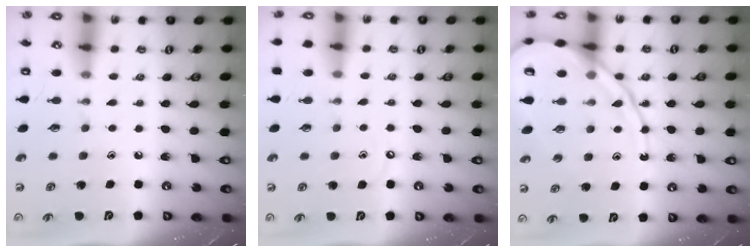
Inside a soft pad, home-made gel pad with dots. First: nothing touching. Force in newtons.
{"total": 3.7, "press": 3.7, "slide": 0.5}
{"total": 14.7, "press": 14.6, "slide": 1.5}